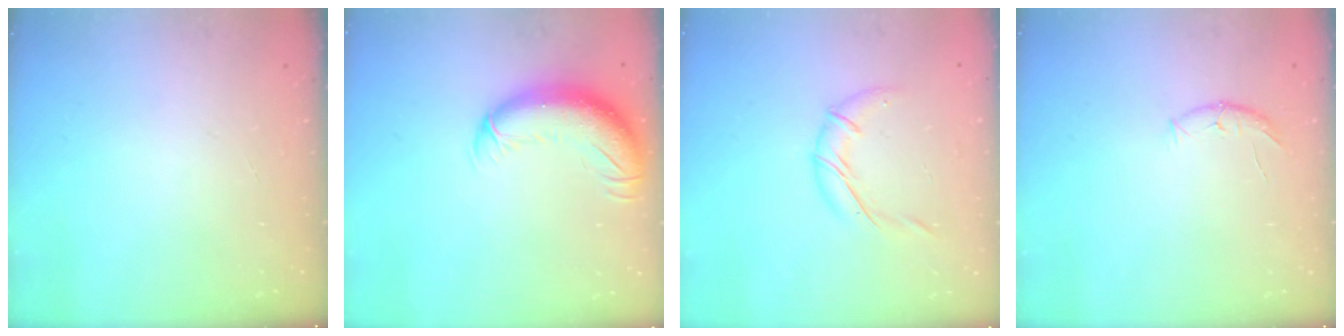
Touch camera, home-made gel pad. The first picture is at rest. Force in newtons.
{"total": 13.7, "press": 13.3, "slide": 3.1}
{"total": 9.0, "press": 9.0, "slide": 0.2}
{"total": 7.7, "press": 7.6, "slide": 1.2}